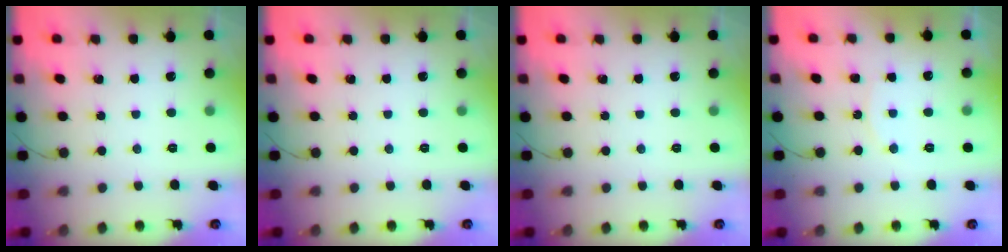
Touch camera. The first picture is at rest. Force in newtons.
{"total": 0.0}
{"total": 0.0}
{"total": 5.8, "press": 5.7, "slide": 0.5}